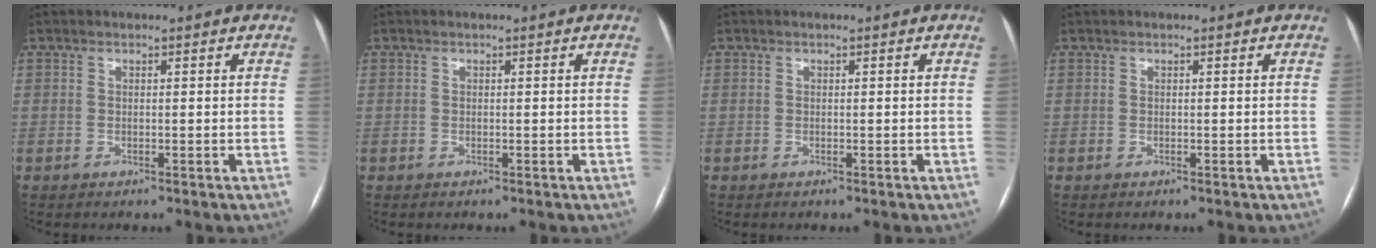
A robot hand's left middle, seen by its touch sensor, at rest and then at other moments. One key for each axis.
{"total": 0.0}
{"total": 0.0}
{"total": 0.0}